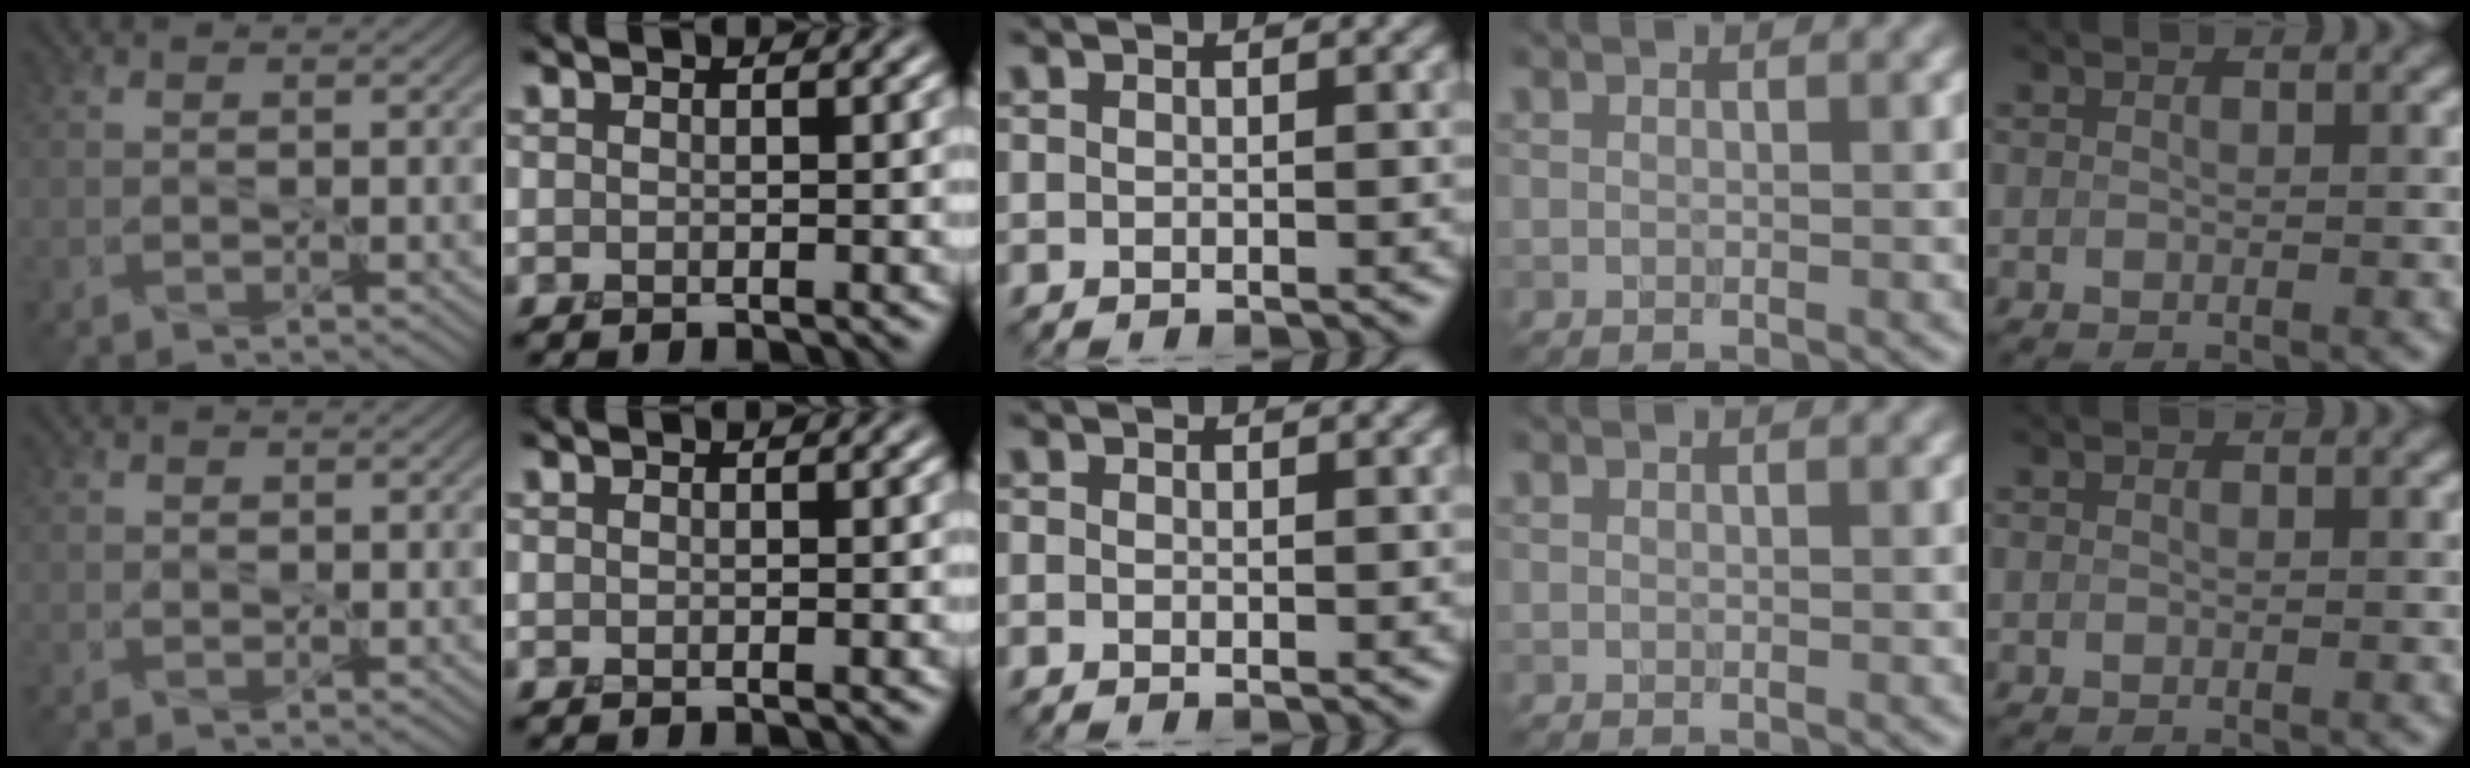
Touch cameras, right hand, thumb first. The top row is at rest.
{"thumb": {"total": 0.6, "force": [0.2, 0.5, 0.1], "torque": [-0.002, -0.005, 0.004]}, "middle": {"total": 0.5, "force": [-0.5, -0.1, 0.0], "torque": [0.003, -0.001, -0.012]}}